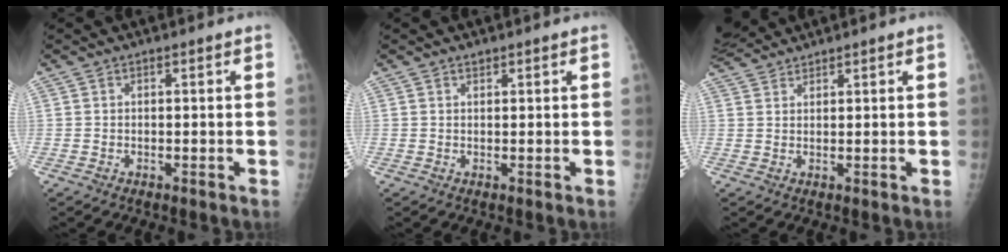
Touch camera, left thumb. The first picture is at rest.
{"total": 0.7, "force": [0.6, 0.3, 0.2], "torque": [-0.001, -0.004, 0.009]}
{"total": 4.9, "force": [4.8, 0.7, 0.9], "torque": [-0.023, 0.011, 0.097]}